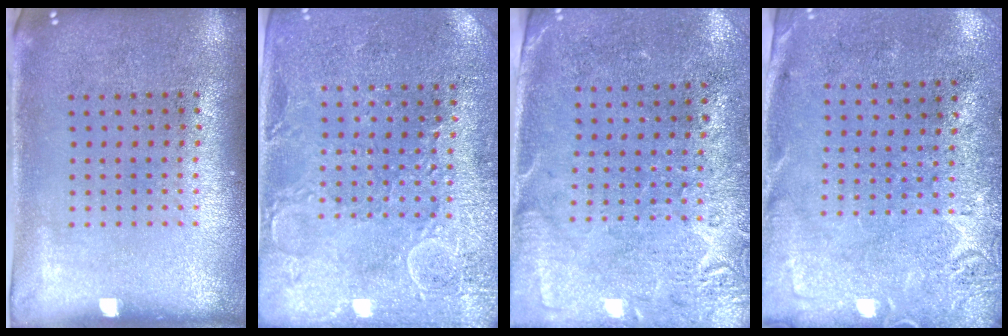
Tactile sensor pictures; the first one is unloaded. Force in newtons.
{"total": 2.8, "press": 2.7, "slide": 0.8}
{"total": 2.7, "press": 2.3, "slide": 1.4}
{"total": 2.8, "press": 2.2, "slide": 1.7}